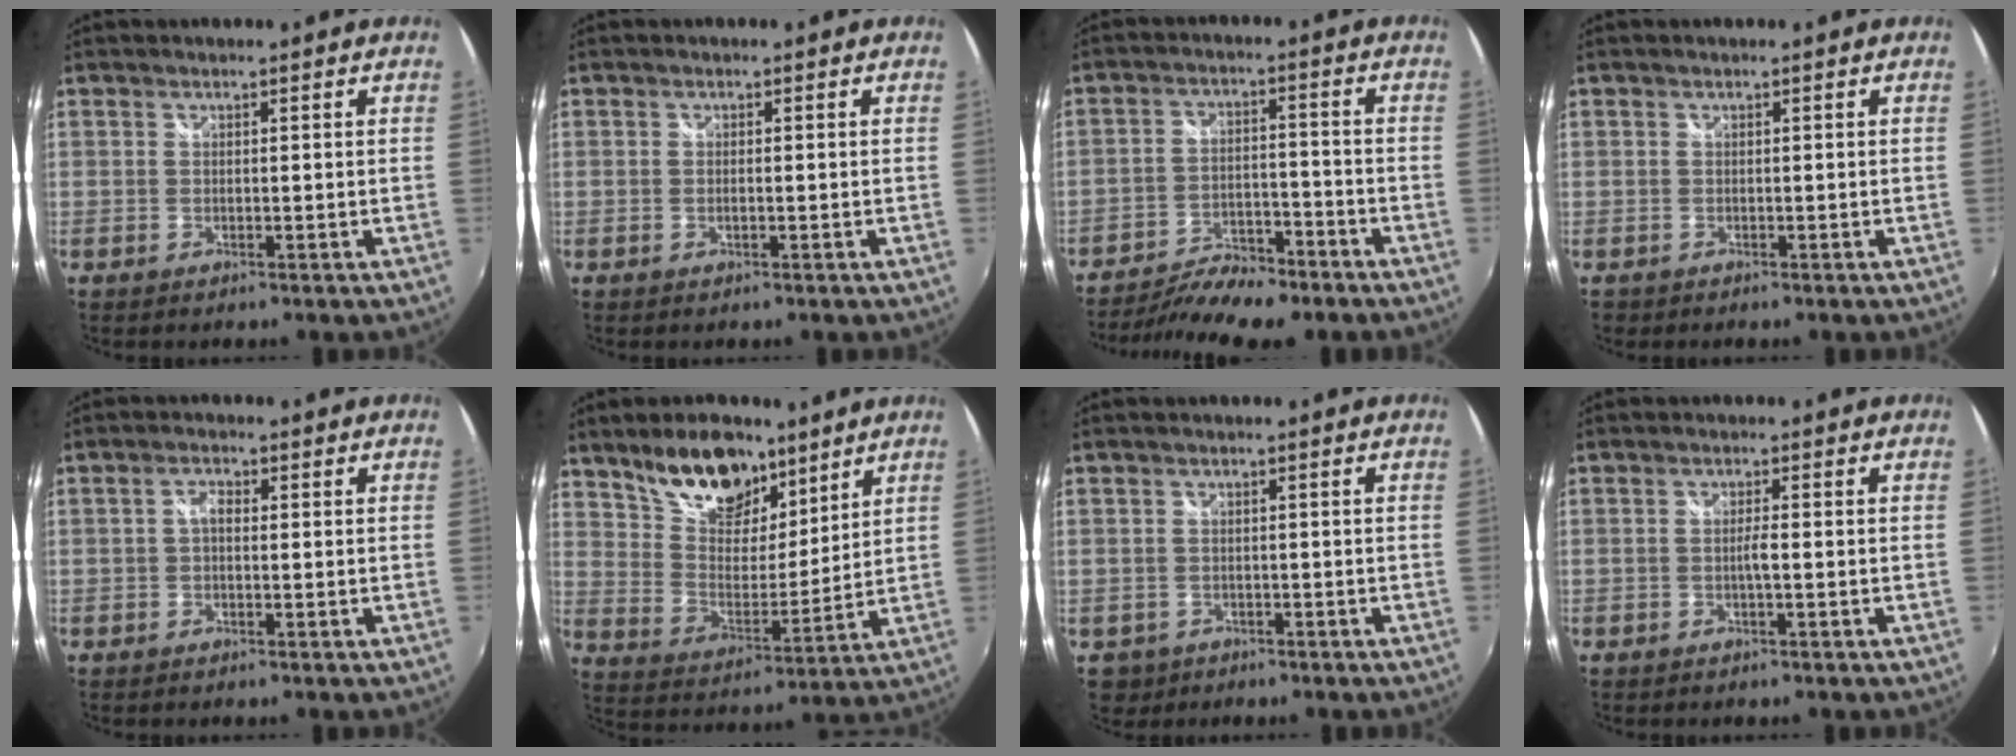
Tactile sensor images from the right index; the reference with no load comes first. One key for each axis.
{"total": 0.8, "fx": -0.2, "fy": 0.3, "fz": 0.7, "tx": -0.017, "ty": -0.001, "tz": -0.005}
{"total": 11.8, "fx": -10.2, "fy": 3.1, "fz": 5.2, "tx": -0.120, "ty": -0.011, "tz": -0.163}
{"total": 1.2, "fx": -0.6, "fy": 1.0, "fz": -0.1, "tx": -0.005, "ty": 0.000, "tz": -0.008}
{"total": 1.9, "fx": -0.1, "fy": 1.1, "fz": 1.5, "tx": -0.029, "ty": 0.006, "tz": -0.005}
{"total": 15.5, "fx": 10.7, "fy": 7.7, "fz": 8.2, "tx": -0.152, "ty": 0.020, "tz": 0.197}
{"total": 3.4, "fx": -1.2, "fy": 3.2, "fz": 0.4, "tx": -0.018, "ty": -0.001, "tz": -0.013}
{"total": 1.6, "fx": -0.5, "fy": -0.2, "fz": 1.5, "tx": -0.026, "ty": 0.001, "tz": -0.012}